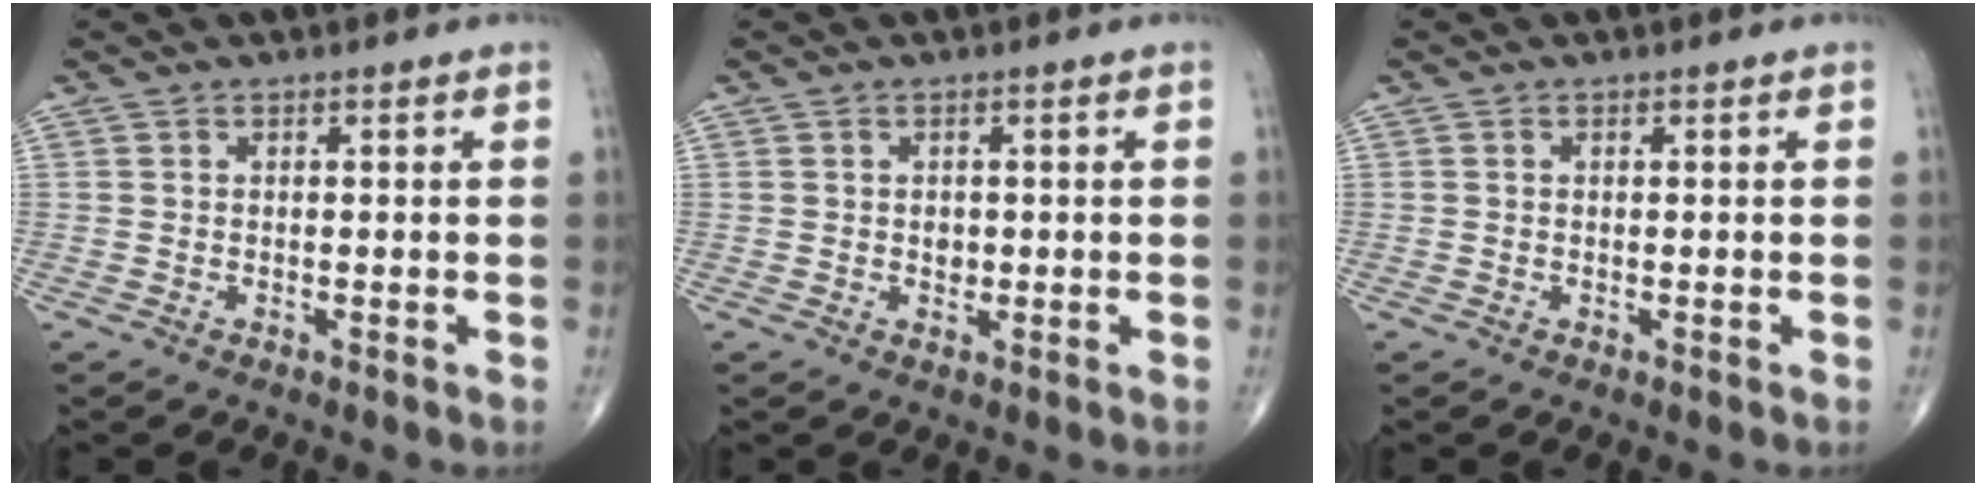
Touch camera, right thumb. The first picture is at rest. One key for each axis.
{"total": 1.6, "fx": 0.1, "fy": 1.2, "fz": 1.0, "tx": -0.008, "ty": 0.000, "tz": 0.004}
{"total": 0.0}